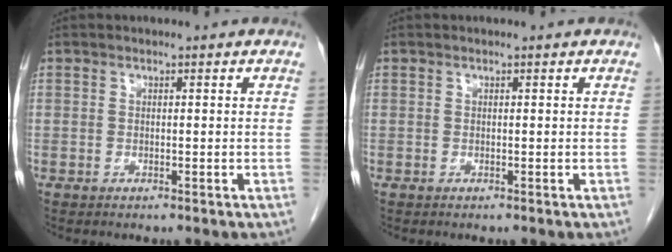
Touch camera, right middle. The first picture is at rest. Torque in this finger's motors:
{"motor_torque": [0.00, 0.00, 0.01, 0.01]}